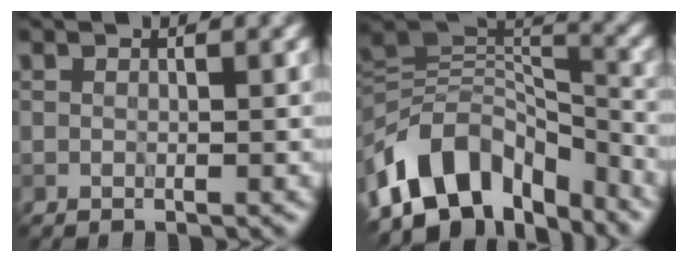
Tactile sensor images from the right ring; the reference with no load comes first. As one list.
[{"total": 10.3, "force": [-5.1, 6.2, 6.4], "torque": [-0.104, 0.028, -0.099]}]